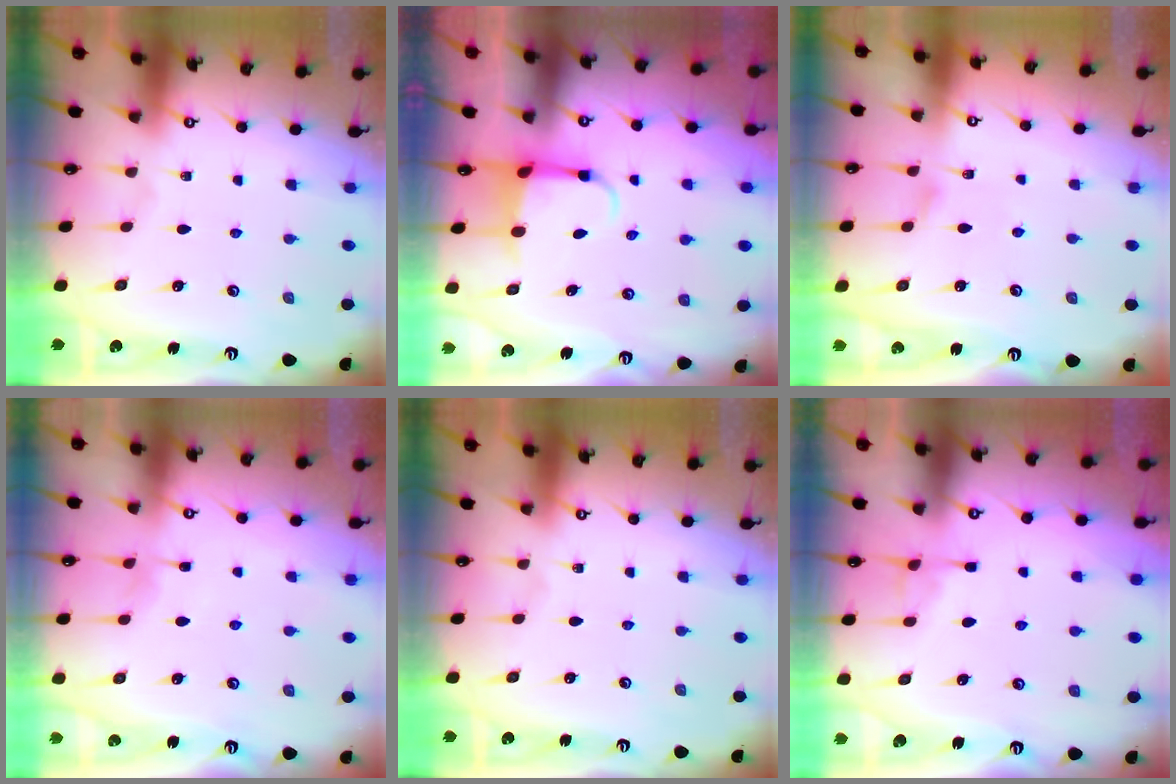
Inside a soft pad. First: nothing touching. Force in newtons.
{"total": 3.8, "press": 3.7, "slide": 1.2}
{"total": 4.4, "press": 4.4, "slide": 0.5}
{"total": 3.6, "press": 3.6, "slide": 0.3}
{"total": 0.0}
{"total": 4.1, "press": 4.1, "slide": 0.5}